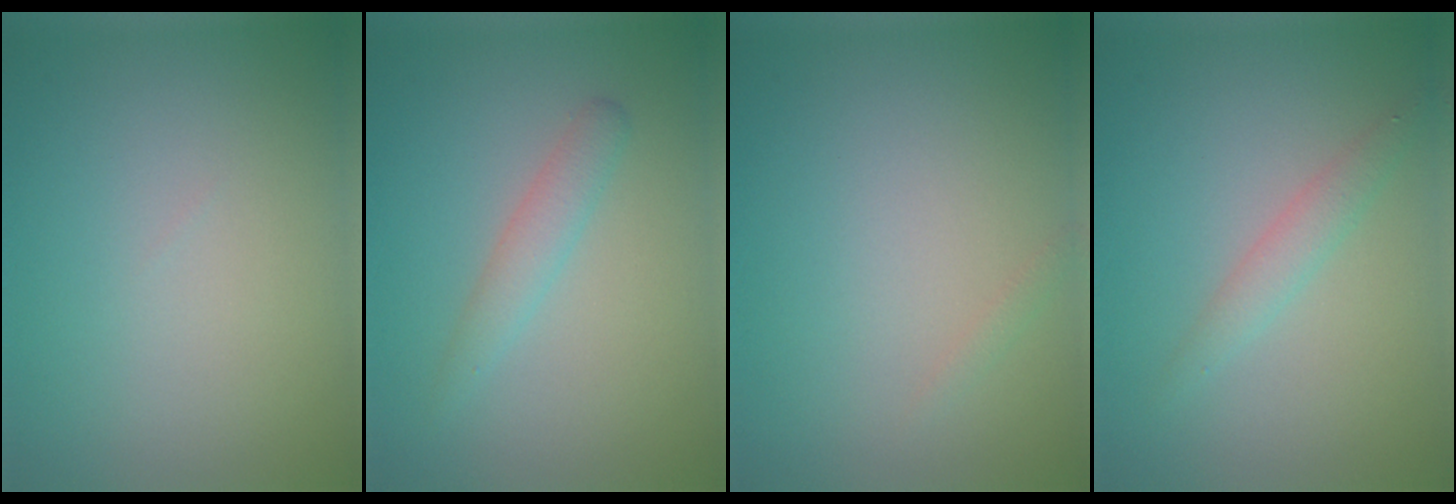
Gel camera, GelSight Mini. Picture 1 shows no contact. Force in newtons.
{"total": 1.9, "press": 1.9, "slide": 0.1}
{"total": 0.6, "press": 0.6, "slide": 0.0}
{"total": 1.7, "press": 1.7, "slide": 0.1}